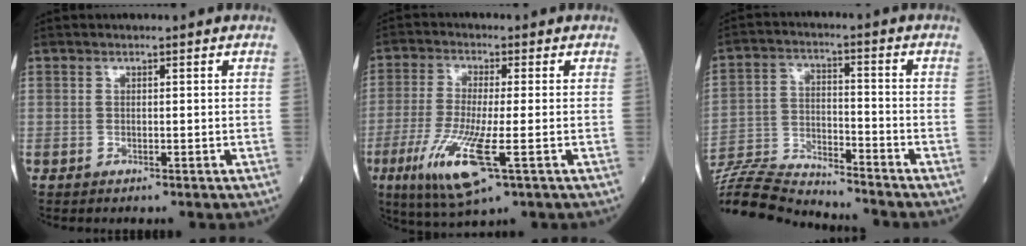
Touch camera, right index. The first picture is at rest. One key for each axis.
{"total": 10.9, "fx": -4.0, "fy": 1.4, "fz": 10.0, "tx": -0.209, "ty": -0.033, "tz": -0.072}
{"total": 15.7, "fx": -15.3, "fy": 0.2, "fz": 3.5, "tx": -0.071, "ty": 0.005, "tz": -0.267}